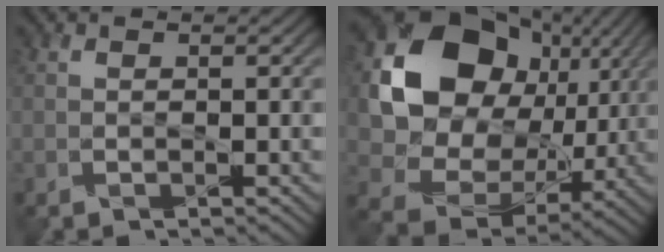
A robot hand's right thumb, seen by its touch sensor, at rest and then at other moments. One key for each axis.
{"total": 17.9, "fx": 4.1, "fy": 14.2, "fz": 10.0, "tx": -0.216, "ty": -0.005, "tz": 0.089}